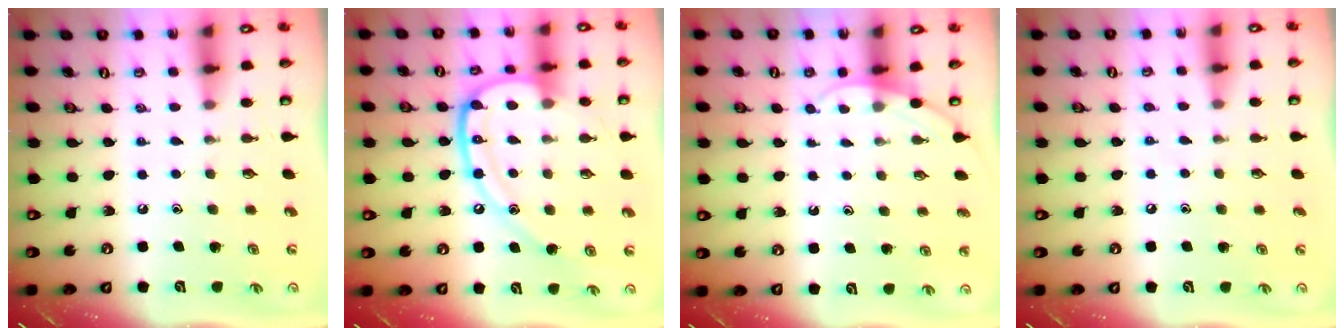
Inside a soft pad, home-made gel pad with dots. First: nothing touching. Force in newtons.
{"total": 15.1, "press": 15.0, "slide": 1.5}
{"total": 3.7, "press": 3.7, "slide": 0.3}
{"total": 3.4, "press": 3.4, "slide": 0.5}